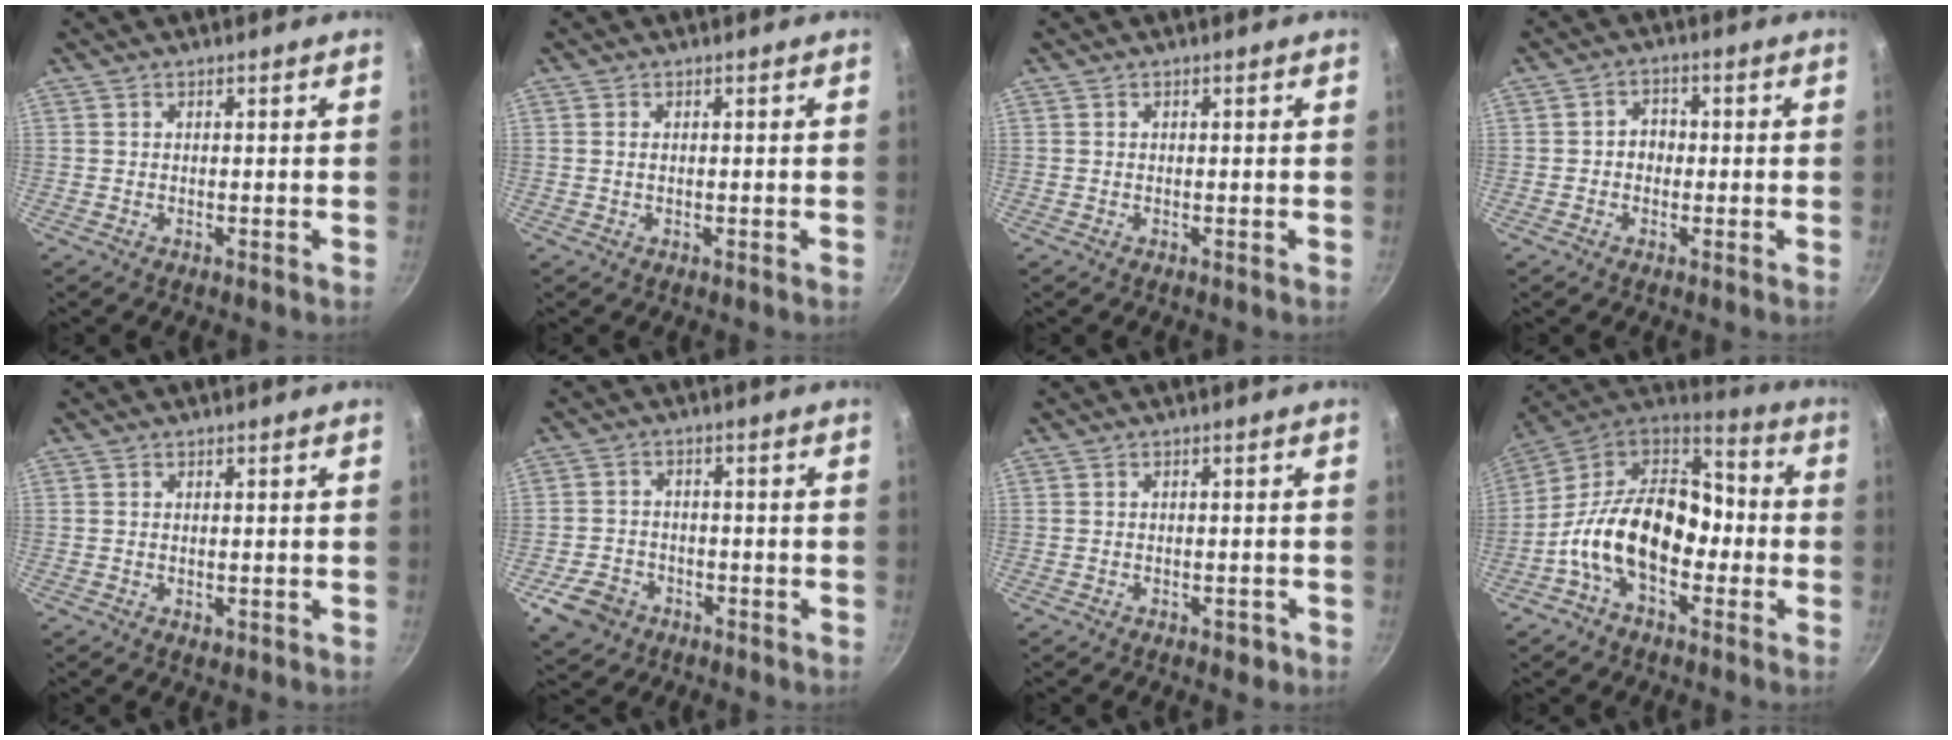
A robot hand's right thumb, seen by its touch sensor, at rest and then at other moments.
{"total": 0.8, "force": [0.1, 0.4, 0.6], "torque": [-0.013, 0.001, 0.001]}
{"total": 0.0}
{"total": 3.3, "force": [-0.5, 2.8, 1.6], "torque": [-0.003, 0.010, -0.011]}
{"total": 0.9, "force": [-0.1, 0.5, 0.7], "torque": [-0.008, -0.002, -0.003]}
{"total": 7.1, "force": [-3.7, 5.3, 2.9], "torque": [-0.049, 0.027, -0.059]}
{"total": 2.1, "force": [-1.3, 1.1, 1.2], "torque": [-0.011, 0.014, -0.008]}
{"total": 19.6, "force": [-4.6, 12.5, 14.4], "torque": [-0.215, 0.061, -0.103]}